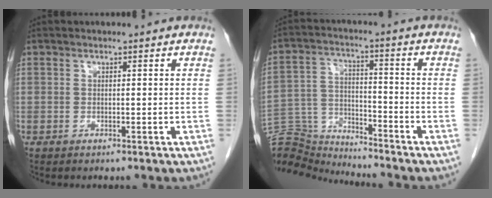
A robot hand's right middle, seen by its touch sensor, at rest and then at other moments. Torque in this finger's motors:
{"motor_torque": [-0.39, -0.58, -0.01, -0.01]}